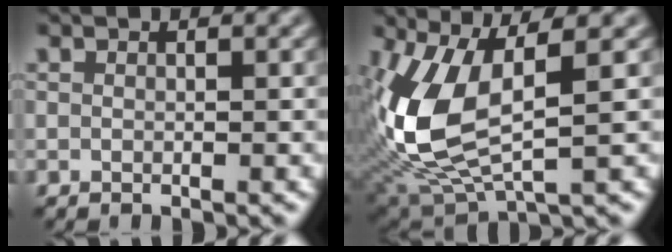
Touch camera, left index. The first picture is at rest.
{"total": 9.7, "force": [1.0, 4.3, 8.7], "torque": [-0.208, -0.010, 0.022]}